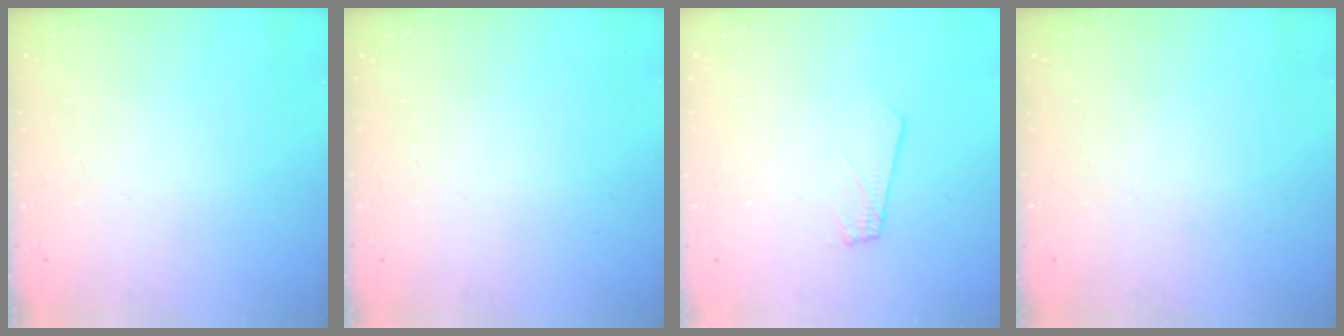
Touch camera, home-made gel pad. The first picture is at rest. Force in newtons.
{"total": 0.0}
{"total": 1.8, "press": 1.8, "slide": 0.1}
{"total": 0.0}